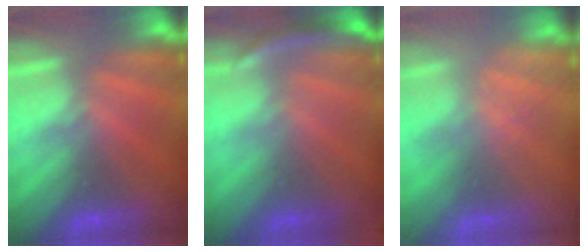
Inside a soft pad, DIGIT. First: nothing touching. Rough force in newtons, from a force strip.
{"total": 2.9}
{"total": 2.2}